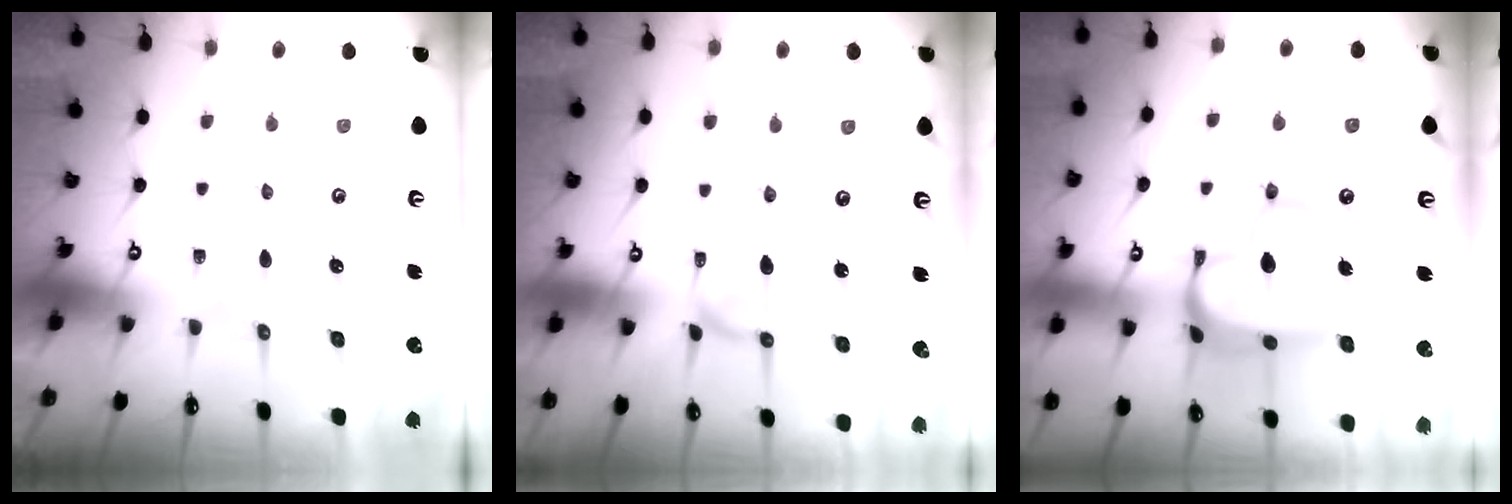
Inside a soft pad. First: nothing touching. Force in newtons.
{"total": 1.1, "press": 1.1, "slide": 0.0}
{"total": 13.2, "press": 13.2, "slide": 1.2}